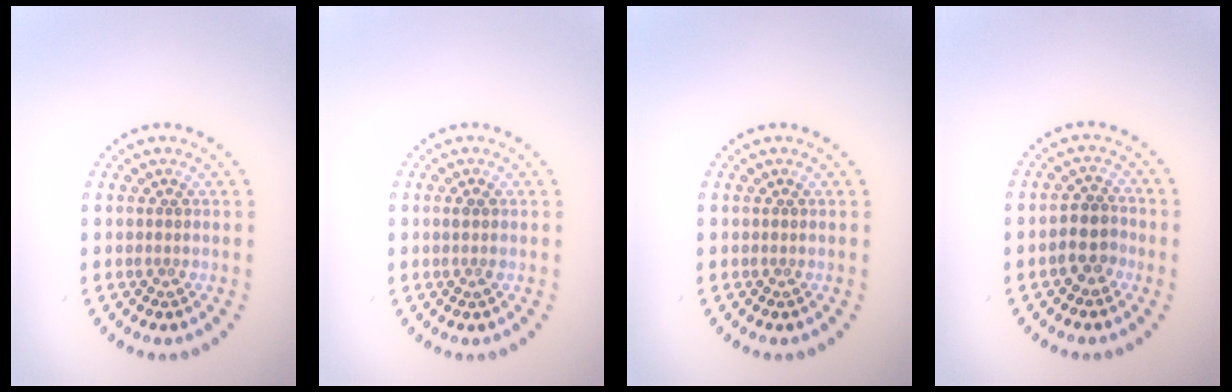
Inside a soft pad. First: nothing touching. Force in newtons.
{"total": 0.8, "press": 0.8, "slide": 0.3}
{"total": 0.0}
{"total": 2.7, "press": 2.5, "slide": 1.0}